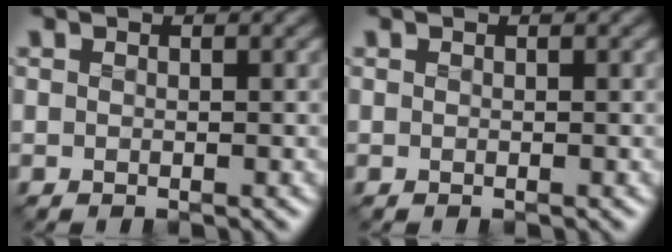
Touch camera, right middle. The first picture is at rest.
{"total": 0.0}